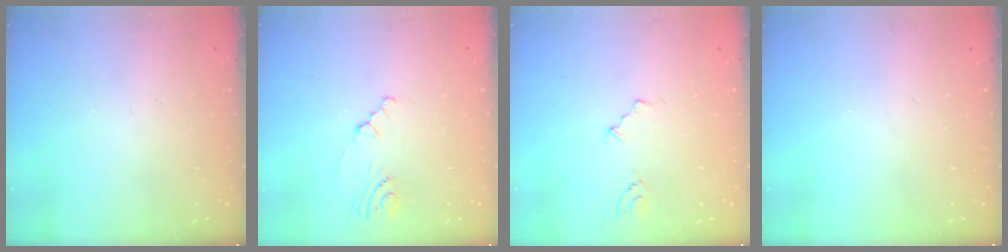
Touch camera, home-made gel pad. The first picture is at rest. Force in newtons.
{"total": 1.4, "press": 1.3, "slide": 0.4}
{"total": 2.7, "press": 2.5, "slide": 1.2}
{"total": 0.0}